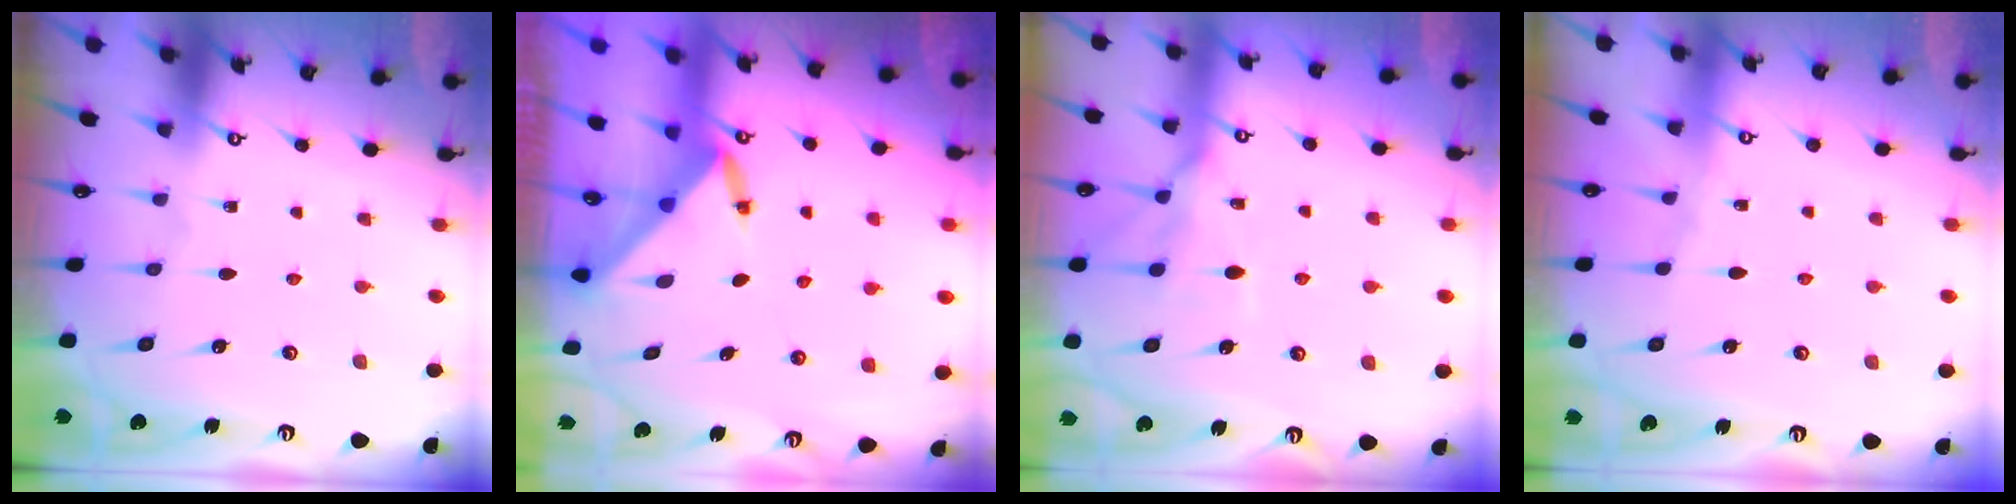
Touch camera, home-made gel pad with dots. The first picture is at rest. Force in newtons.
{"total": 3.6, "press": 3.5, "slide": 0.4}
{"total": 11.5, "press": 11.4, "slide": 1.1}
{"total": 2.2, "press": 2.1, "slide": 0.5}